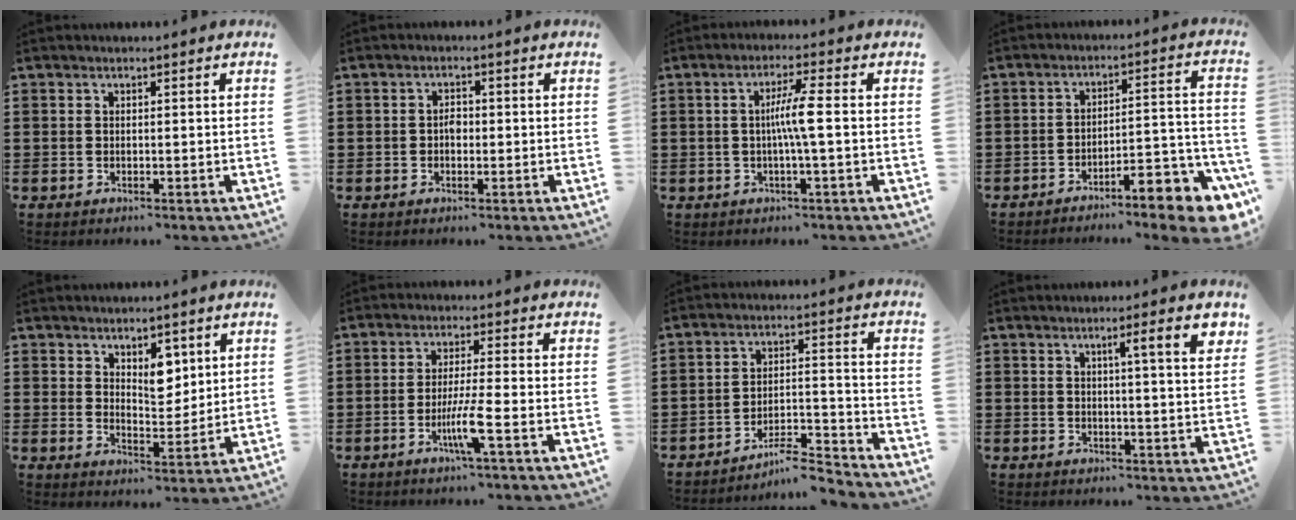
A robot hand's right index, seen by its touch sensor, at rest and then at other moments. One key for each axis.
{"total": 1.7, "fx": -0.3, "fy": 1.0, "fz": 1.3, "tx": -0.026, "ty": 0.003, "tz": -0.006}
{"total": 4.8, "fx": -0.3, "fy": -0.6, "fz": 4.7, "tx": -0.086, "ty": -0.006, "tz": -0.011}
{"total": 7.3, "fx": -6.1, "fy": 0.7, "fz": 3.9, "tx": -0.056, "ty": 0.001, "tz": -0.113}
{"total": 5.3, "fx": 2.9, "fy": 2.8, "fz": 3.5, "tx": -0.054, "ty": -0.007, "tz": 0.047}
{"total": 5.7, "fx": -2.5, "fy": -0.3, "fz": 5.1, "tx": -0.105, "ty": -0.021, "tz": -0.049}
{"total": 7.5, "fx": -6.6, "fy": 1.3, "fz": 3.4, "tx": -0.048, "ty": 0.009, "tz": -0.123}
{"total": 5.6, "fx": 2.4, "fy": -0.1, "fz": 5.1, "tx": -0.077, "ty": -0.010, "tz": 0.031}